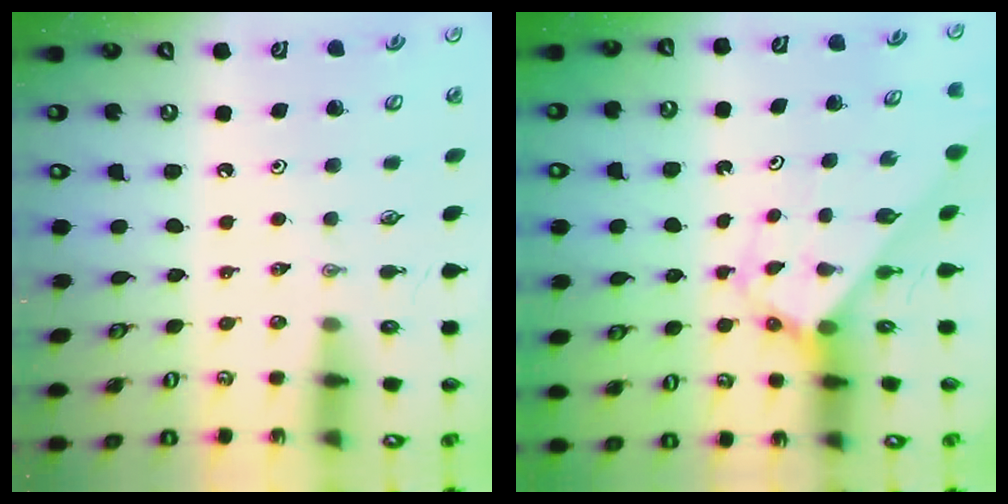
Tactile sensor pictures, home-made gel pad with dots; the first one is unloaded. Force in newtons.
{"total": 2.9, "press": 2.9, "slide": 0.1}